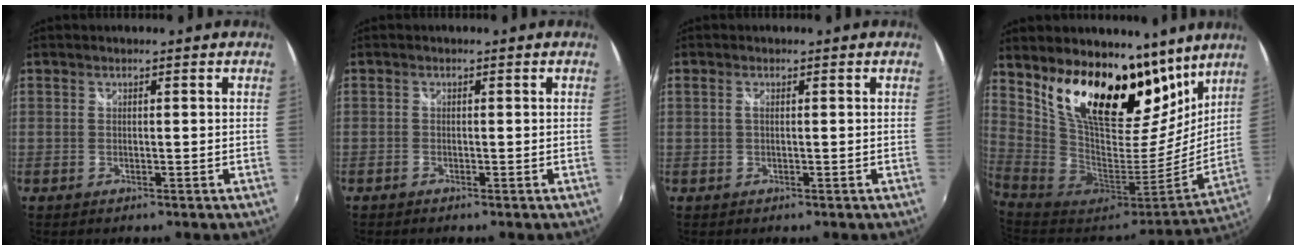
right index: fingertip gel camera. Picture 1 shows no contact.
{"total": 0.8, "force": [-0.7, 0.4, 0.1], "torque": [-0.005, -0.002, -0.016]}
{"total": 0.8, "force": [0.1, 0.1, 0.8], "torque": [-0.015, 0.002, -0.001]}
{"total": 22.2, "force": [14.2, 9.8, 13.9], "torque": [-0.239, 0.005, 0.260]}